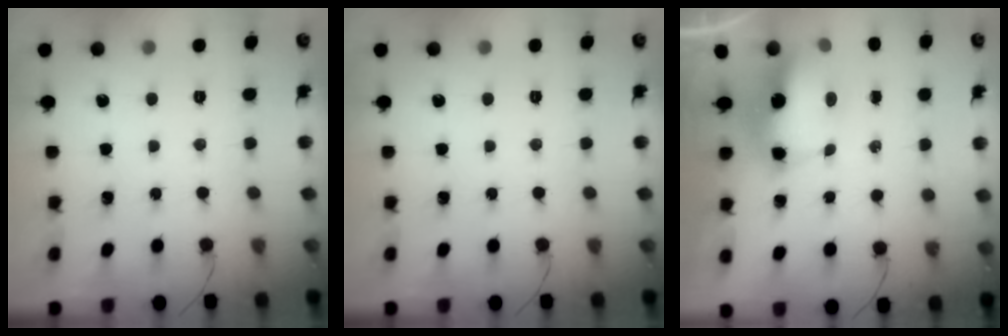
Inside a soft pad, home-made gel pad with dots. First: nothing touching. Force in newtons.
{"total": 0.0}
{"total": 9.0, "press": 8.9, "slide": 1.6}